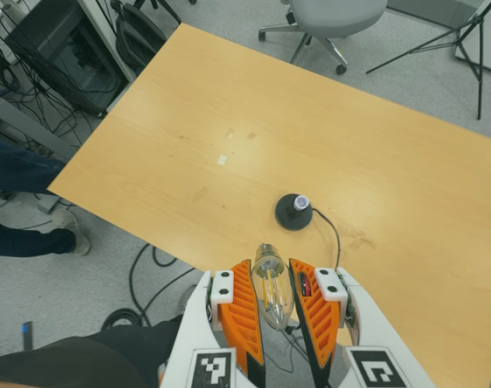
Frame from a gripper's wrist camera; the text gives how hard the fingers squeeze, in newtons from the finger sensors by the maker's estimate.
{"total": 14.1, "left": 15.3, "right": 12.9}